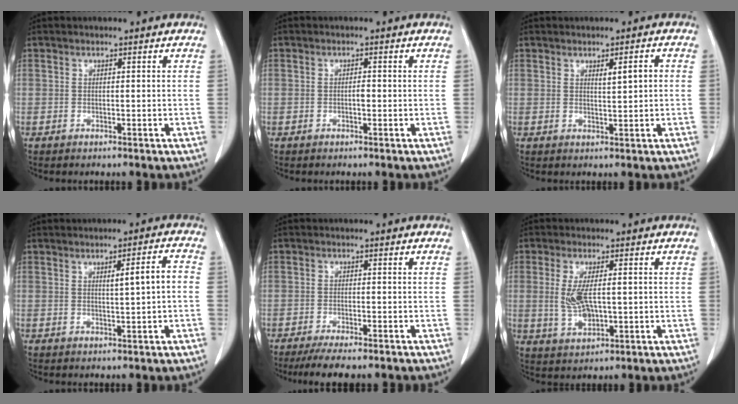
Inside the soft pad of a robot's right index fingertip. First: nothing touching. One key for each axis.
{"total": 0.9, "fx": -0.1, "fy": 0.3, "fz": 0.8, "tx": -0.012, "ty": 0.004, "tz": -0.001}
{"total": 2.5, "fx": 0.6, "fy": 0.3, "fz": 2.4, "tx": -0.041, "ty": 0.001, "tz": 0.013}
{"total": 3.8, "fx": 0.0, "fy": 0.2, "fz": 3.8, "tx": -0.059, "ty": 0.006, "tz": 0.003}
{"total": 9.4, "fx": -8.0, "fy": 1.6, "fz": 4.8, "tx": -0.063, "ty": -0.009, "tz": -0.113}
{"total": 5.9, "fx": 0.2, "fy": 2.0, "fz": 5.5, "tx": -0.120, "ty": 0.001, "tz": 0.012}